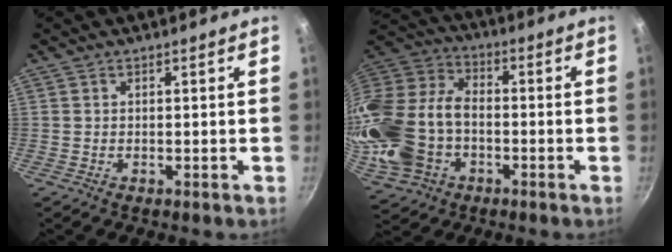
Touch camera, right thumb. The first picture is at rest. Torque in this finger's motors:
{"motor_torque": [-0.11, 1.48, 1.50, -1.23, 0.51]}